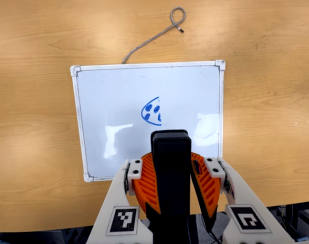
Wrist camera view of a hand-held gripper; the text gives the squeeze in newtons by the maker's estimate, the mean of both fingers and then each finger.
{"total": 10.2, "left": 10.0, "right": 10.5}